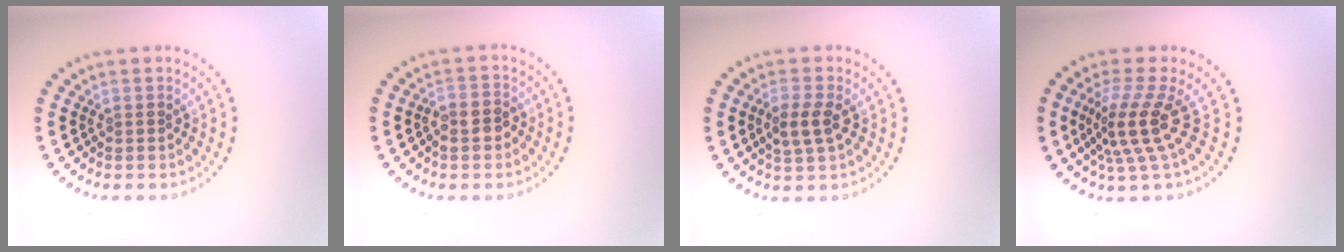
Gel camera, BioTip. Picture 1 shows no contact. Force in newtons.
{"total": 2.3, "press": 2.2, "slide": 0.8}
{"total": 2.6, "press": 2.5, "slide": 0.6}
{"total": 4.1, "press": 2.7, "slide": 3.1}